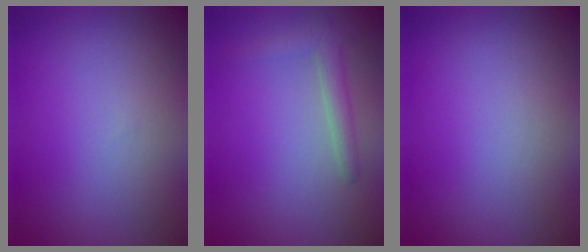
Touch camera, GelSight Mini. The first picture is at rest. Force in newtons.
{"total": 2.2, "press": 2.1, "slide": 0.2}
{"total": 0.0}